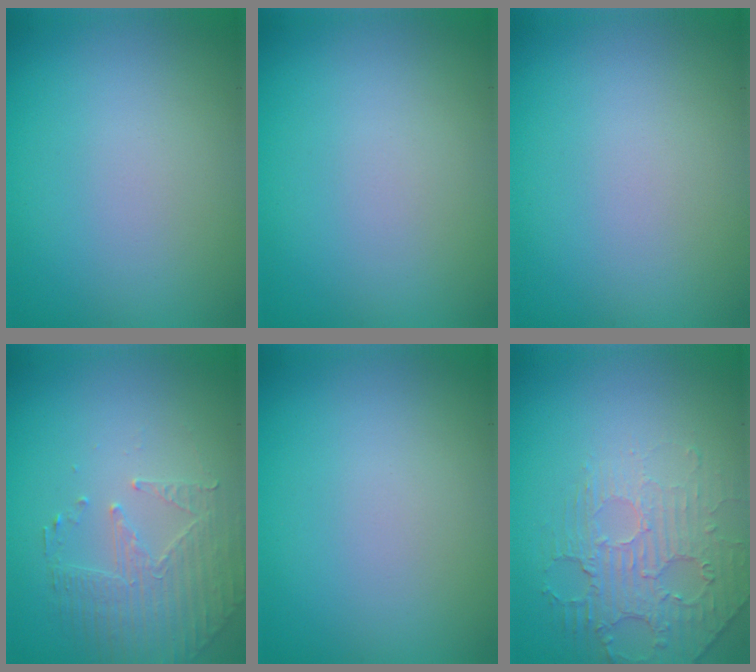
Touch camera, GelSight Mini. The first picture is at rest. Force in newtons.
{"total": 0.0}
{"total": 0.0}
{"total": 2.2, "press": 1.8, "slide": 1.2}
{"total": 0.0}
{"total": 2.5, "press": 1.9, "slide": 1.6}